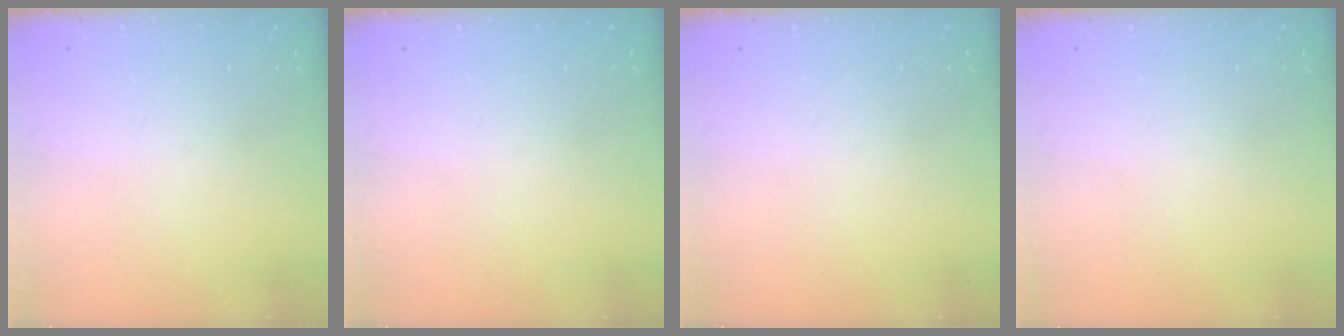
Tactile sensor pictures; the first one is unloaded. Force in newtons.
{"total": 0.0}
{"total": 0.0}
{"total": 0.0}